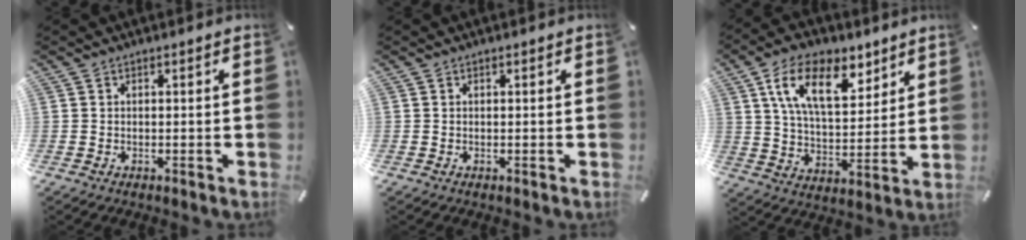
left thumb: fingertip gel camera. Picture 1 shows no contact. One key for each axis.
{"total": 0.0}
{"total": 15.8, "fx": 8.3, "fy": 8.7, "fz": 10.3, "tx": -0.183, "ty": -0.016, "tz": 0.151}